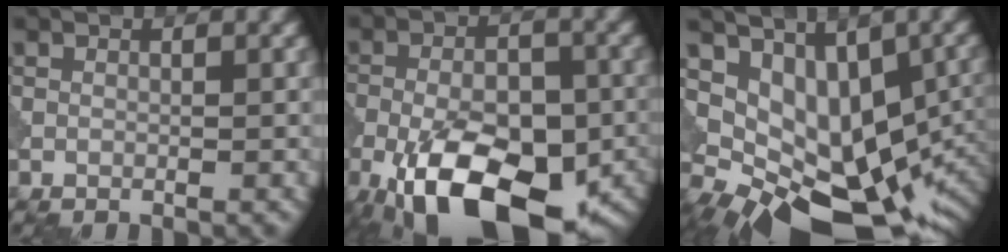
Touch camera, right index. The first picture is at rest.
{"total": 16.4, "force": [-7.8, 8.2, 11.8], "torque": [-0.200, -0.021, -0.119]}
{"total": 10.7, "force": [0.3, 6.5, 8.5], "torque": [-0.128, -0.018, 0.023]}